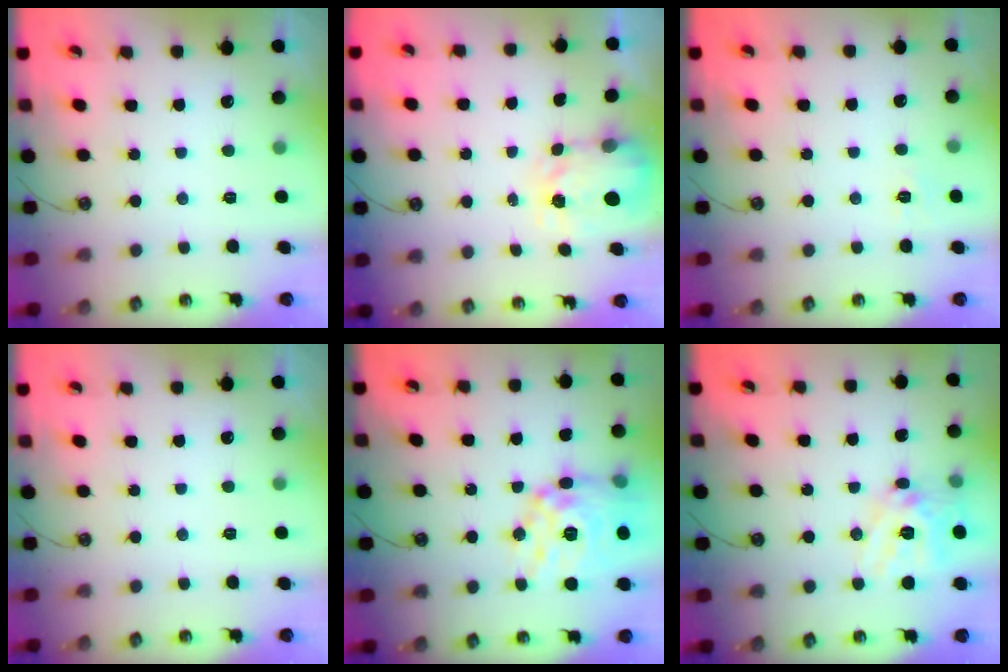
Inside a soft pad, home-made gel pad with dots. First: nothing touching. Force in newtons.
{"total": 3.7, "press": 3.7, "slide": 0.5}
{"total": 4.6, "press": 4.5, "slide": 0.5}
{"total": 0.0}
{"total": 19.2, "press": 19.1, "slide": 1.8}
{"total": 15.5, "press": 15.3, "slide": 2.3}